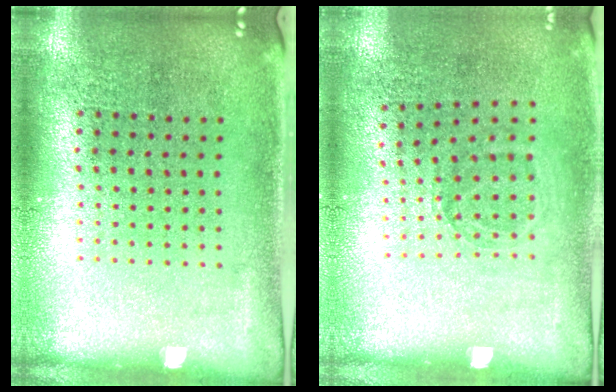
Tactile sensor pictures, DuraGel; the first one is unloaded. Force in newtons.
{"total": 1.1, "press": 0.9, "slide": 0.6}